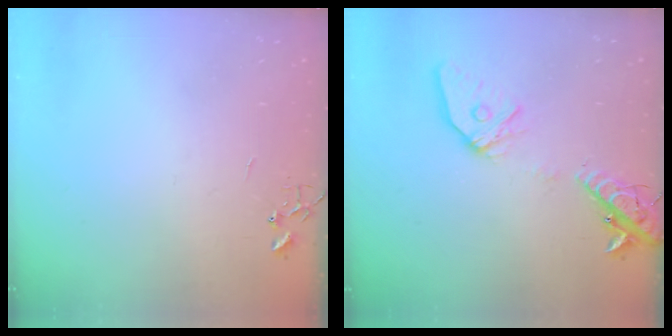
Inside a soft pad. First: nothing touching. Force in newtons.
{"total": 15.2, "press": 14.9, "slide": 3.0}